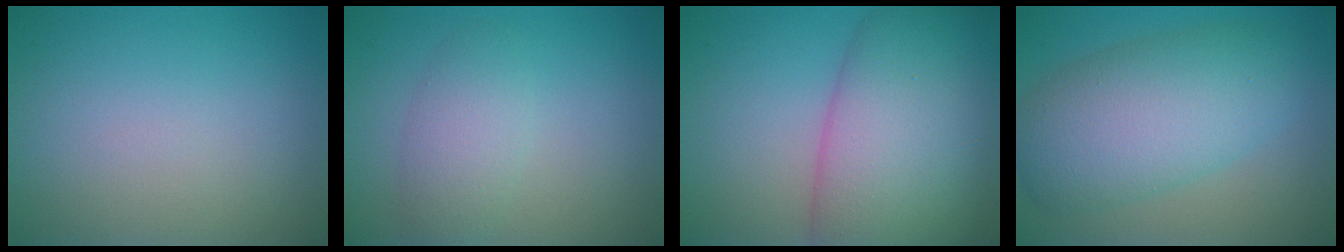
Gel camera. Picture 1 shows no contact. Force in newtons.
{"total": 3.0, "press": 3.0, "slide": 0.1}
{"total": 12.3, "press": 12.3, "slide": 0.5}
{"total": 7.2, "press": 7.2, "slide": 0.3}